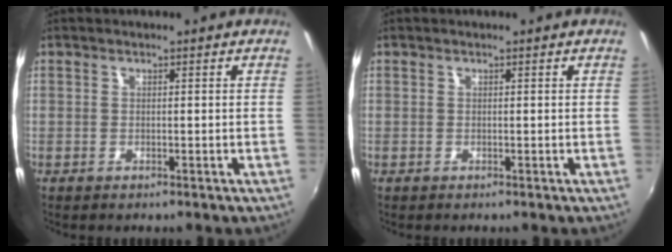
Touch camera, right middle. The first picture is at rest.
{"total": 0.0}